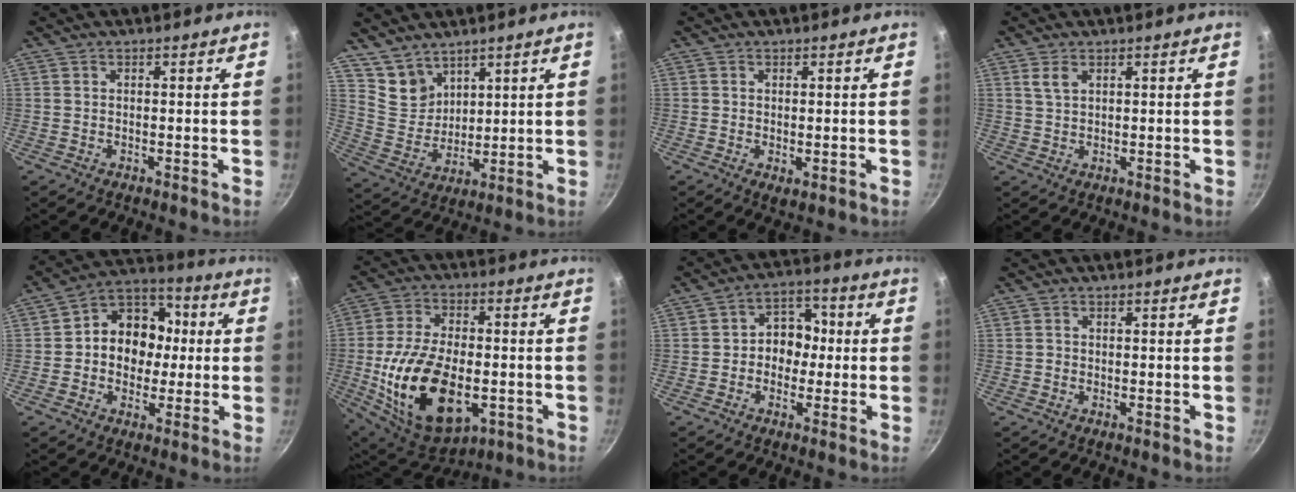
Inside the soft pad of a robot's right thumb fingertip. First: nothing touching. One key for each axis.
{"total": 8.0, "fx": 6.2, "fy": 4.8, "fz": 1.8, "tx": -0.012, "ty": -0.032, "tz": 0.135}
{"total": 1.8, "fx": -0.1, "fy": 0.9, "fz": 1.5, "tx": -0.023, "ty": -0.008, "tz": 0.000}
{"total": 2.6, "fx": 1.3, "fy": 1.4, "fz": 1.8, "tx": -0.034, "ty": -0.003, "tz": 0.026}
{"total": 13.2, "fx": 0.2, "fy": 11.0, "fz": 7.3, "tx": -0.062, "ty": 0.028, "tz": -0.017}
{"total": 21.7, "fx": -4.5, "fy": 12.3, "fz": 17.3, "tx": -0.307, "ty": 0.012, "tz": -0.062}
{"total": 8.0, "fx": -0.3, "fy": 6.6, "fz": 4.5, "tx": -0.009, "ty": 0.023, "tz": -0.018}
{"total": 0.0}